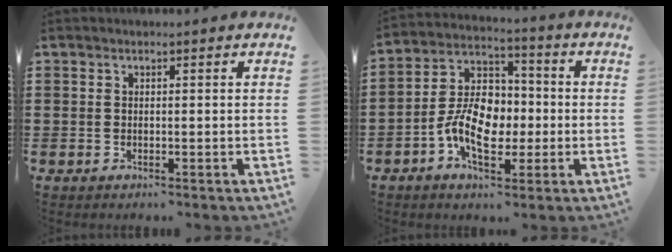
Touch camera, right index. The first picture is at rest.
{"total": 9.6, "force": [-2.2, 6.3, 6.9], "torque": [-0.153, 0.008, -0.047]}